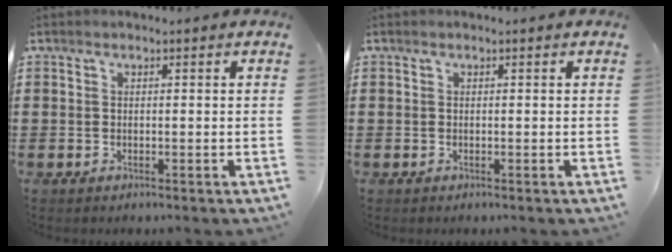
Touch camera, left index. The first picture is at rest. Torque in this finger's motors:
{"motor_torque": [-0.02, -0.01, 0.00, 0.00]}